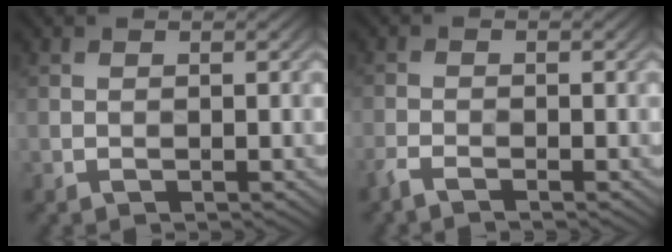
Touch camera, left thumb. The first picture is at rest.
{"total": 2.2, "force": [-1.8, 0.4, 1.1], "torque": [-0.029, -0.009, -0.037]}